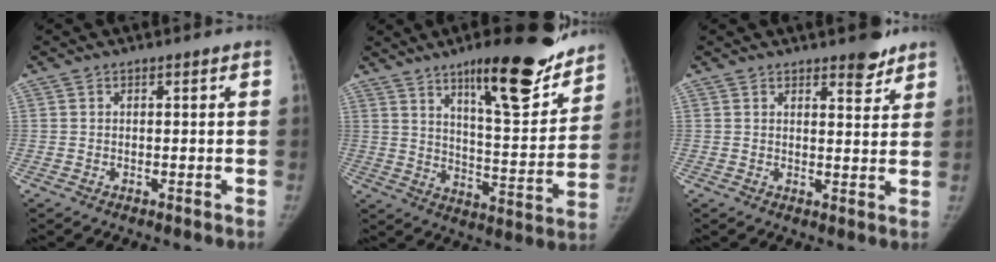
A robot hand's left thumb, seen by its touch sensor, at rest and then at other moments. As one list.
[{"total": 21.6, "force": [14.7, 5.6, 14.9], "torque": [-0.174, -0.082, 0.223]}, {"total": 4.7, "force": [3.6, 1.6, 2.6], "torque": [-0.018, -0.025, 0.048]}]